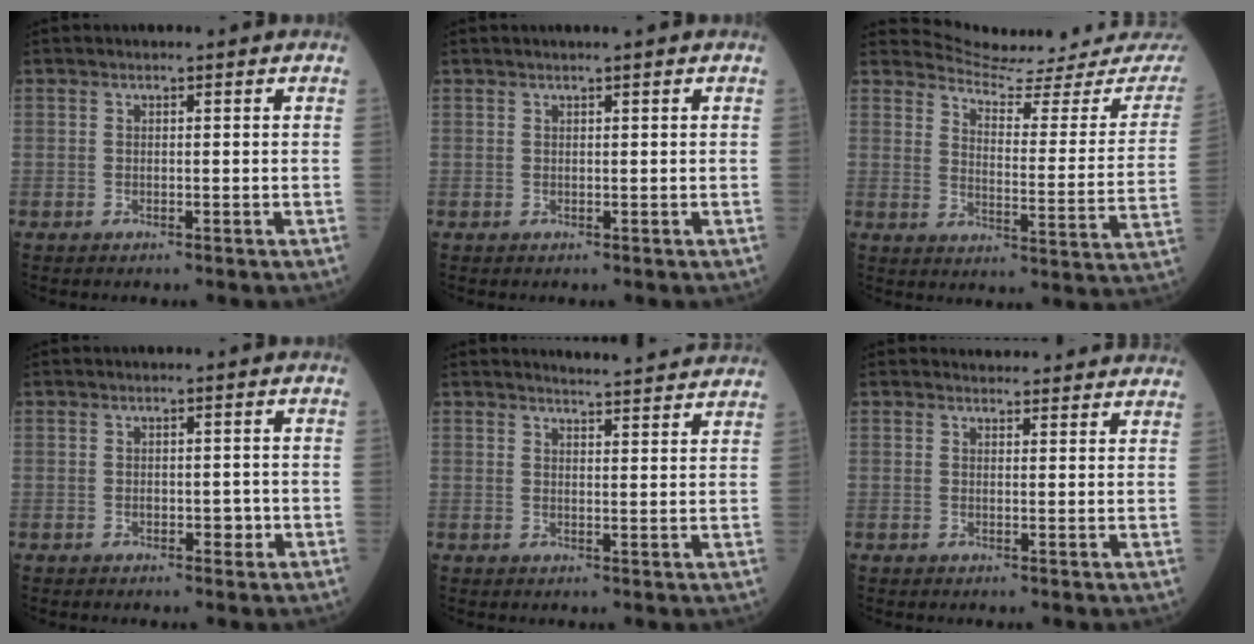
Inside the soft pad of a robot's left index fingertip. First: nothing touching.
{"total": 0.9, "force": [0.5, -0.3, 0.7], "torque": [-0.018, 0.001, 0.015]}
{"total": 17.5, "force": [17.2, 0.6, 3.1], "torque": [-0.039, -0.103, 0.206]}
{"total": 1.8, "force": [-0.5, 1.2, 1.2], "torque": [-0.013, 0.003, -0.004]}
{"total": 10.5, "force": [10.2, -0.2, 2.6], "torque": [-0.038, -0.004, 0.114]}
{"total": 9.6, "force": [9.2, 1.4, 2.0], "torque": [-0.011, 0.013, 0.093]}